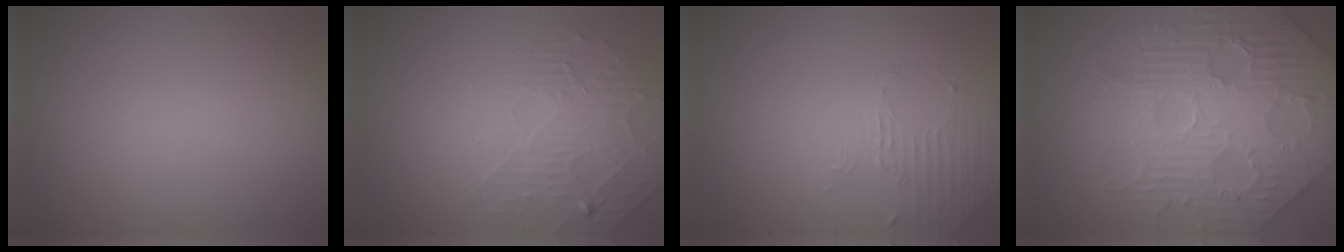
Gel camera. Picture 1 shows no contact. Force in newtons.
{"total": 2.6, "press": 2.0, "slide": 1.7}
{"total": 1.4, "press": 0.6, "slide": 1.2}
{"total": 6.9, "press": 5.9, "slide": 3.6}